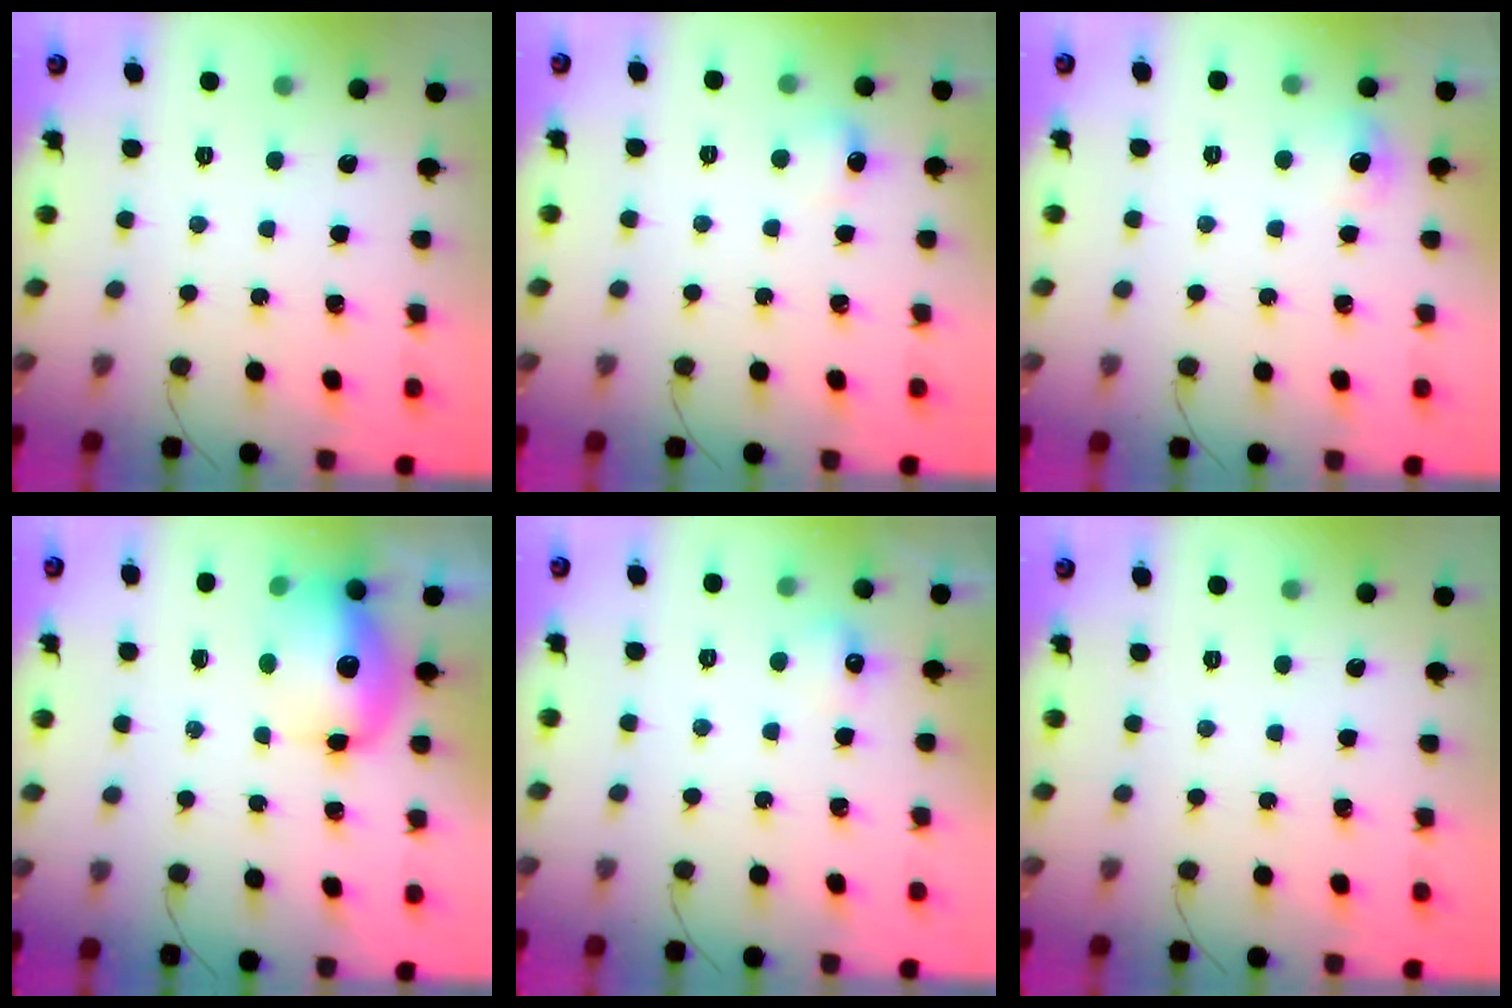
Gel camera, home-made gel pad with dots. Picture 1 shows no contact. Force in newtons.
{"total": 9.1, "press": 5.0, "slide": 7.7}
{"total": 5.5, "press": 5.3, "slide": 1.4}
{"total": 12.0, "press": 11.7, "slide": 2.7}
{"total": 4.9, "press": 4.7, "slide": 1.3}
{"total": 0.0}